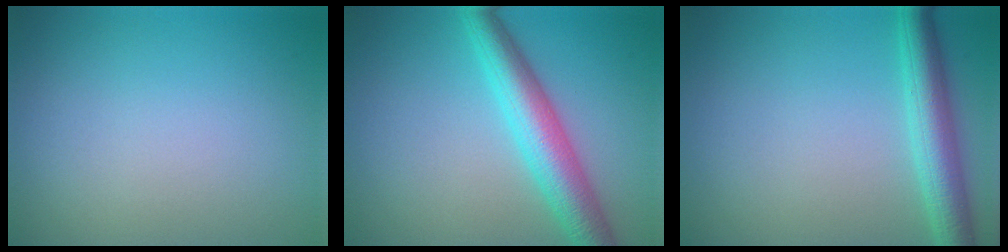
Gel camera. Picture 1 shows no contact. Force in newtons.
{"total": 5.4, "press": 5.4, "slide": 0.1}
{"total": 4.4, "press": 4.4, "slide": 0.2}